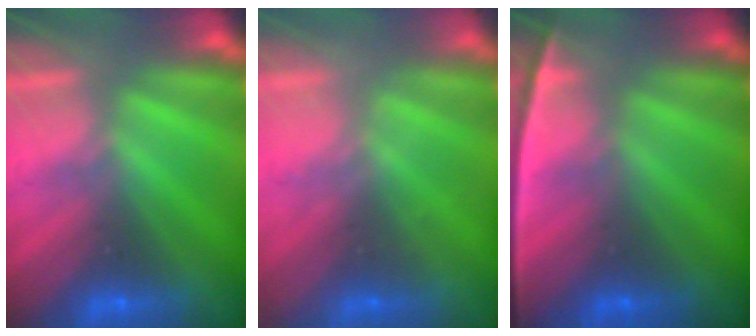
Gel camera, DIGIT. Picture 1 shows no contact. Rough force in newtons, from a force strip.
{"total": 2.1}
{"total": 2.4}